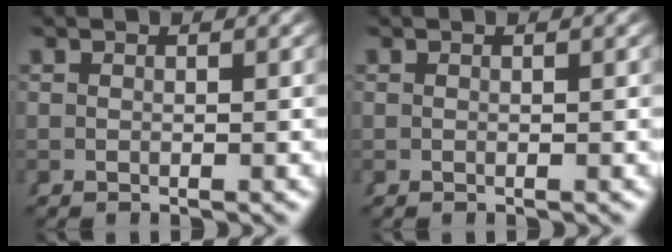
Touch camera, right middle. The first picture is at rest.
{"total": 0.0}